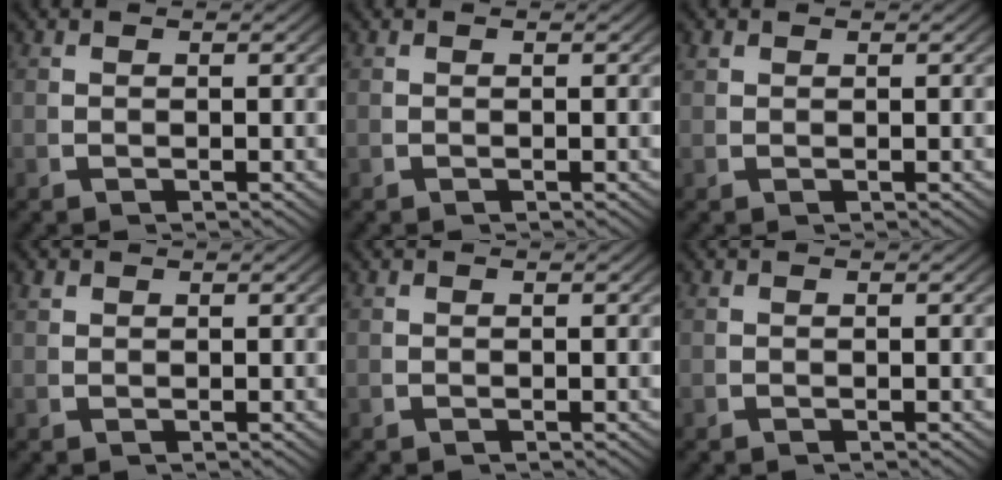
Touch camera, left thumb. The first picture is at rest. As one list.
[{"total": 0.0}, {"total": 0.8, "force": [0.7, 0.3, 0.2], "torque": [-0.007, -0.003, 0.020]}, {"total": 0.9, "force": [0.8, 0.3, 0.2], "torque": [-0.007, -0.001, 0.023]}, {"total": 0.0}, {"total": 0.0}]